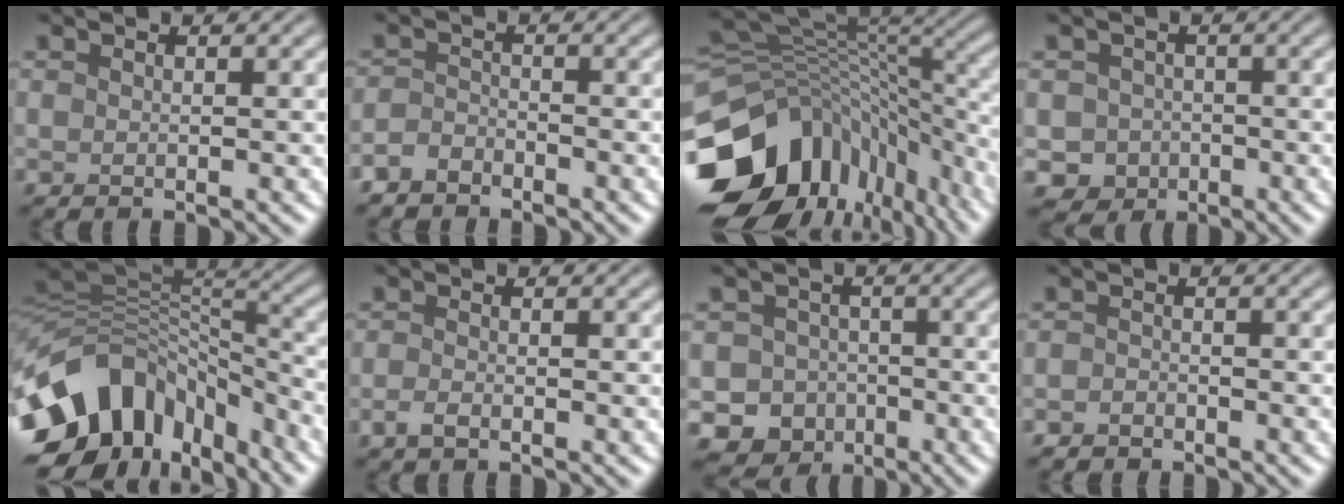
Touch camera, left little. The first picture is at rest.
{"total": 2.0, "force": [-1.8, 0.9, 0.3], "torque": [-0.006, 0.000, -0.042]}
{"total": 15.5, "force": [-6.9, 10.5, 9.0], "torque": [-0.191, -0.016, -0.106]}
{"total": 3.4, "force": [-1.3, 3.1, 0.5], "torque": [0.003, -0.002, -0.025]}
{"total": 13.1, "force": [-6.6, 8.9, 6.9], "torque": [-0.147, 0.007, -0.117]}
{"total": 1.3, "force": [-0.8, 0.6, 0.9], "torque": [-0.021, -0.003, -0.018]}
{"total": 9.0, "force": [-4.6, 7.5, 1.6], "torque": [0.002, -0.035, -0.087]}
{"total": 1.1, "force": [-0.9, 0.5, 0.1], "torque": [0.001, -0.001, -0.020]}